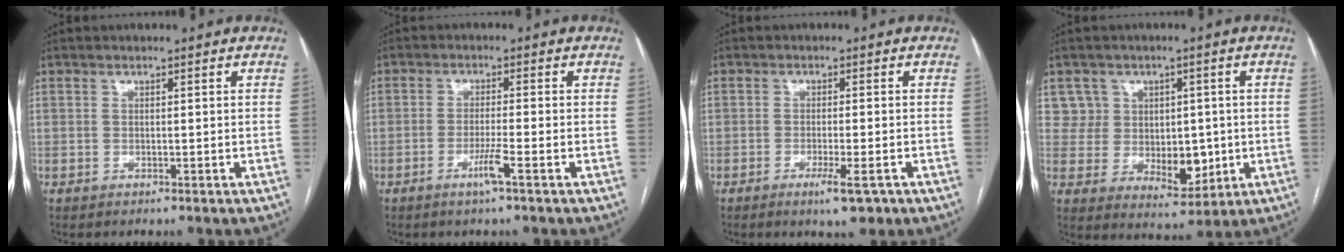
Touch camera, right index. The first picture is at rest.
{"total": 3.4, "force": [-1.7, -0.6, 2.8], "torque": [-0.058, -0.008, -0.036]}
{"total": 4.0, "force": [-2.2, 0.4, 3.3], "torque": [-0.053, -0.008, -0.033]}
{"total": 7.7, "force": [1.4, 7.1, 2.5], "torque": [-0.036, 0.017, 0.044]}